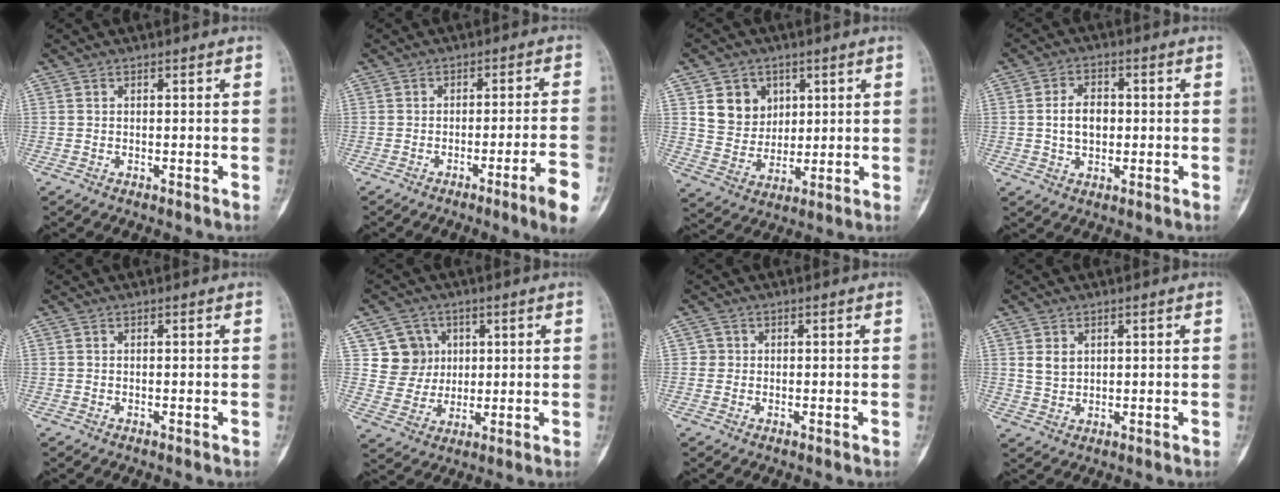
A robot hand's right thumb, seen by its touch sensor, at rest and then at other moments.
{"total": 8.2, "force": [-4.2, -0.3, 7.0], "torque": [-0.097, 0.013, -0.060]}
{"total": 9.2, "force": [3.6, 7.9, 3.3], "torque": [-0.021, -0.017, 0.070]}
{"total": 6.3, "force": [0.0, 4.4, 4.5], "torque": [-0.068, 0.011, 0.001]}
{"total": 0.0}
{"total": 8.4, "force": [2.8, 7.8, 1.4], "torque": [0.015, -0.008, 0.053]}
{"total": 1.3, "force": [0.0, 1.3, 0.0], "torque": [0.010, 0.005, -0.002]}
{"total": 3.2, "force": [1.2, 2.4, 1.8], "torque": [-0.021, -0.008, 0.027]}